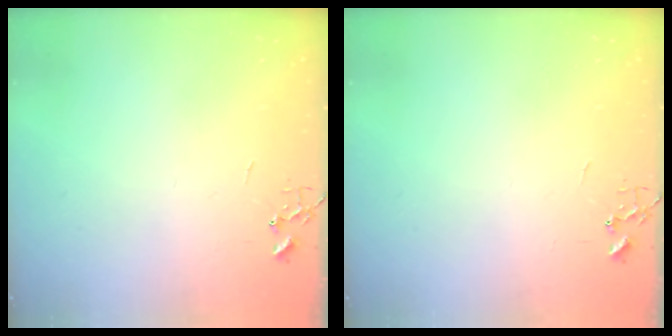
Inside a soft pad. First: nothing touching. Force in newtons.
{"total": 0.0}